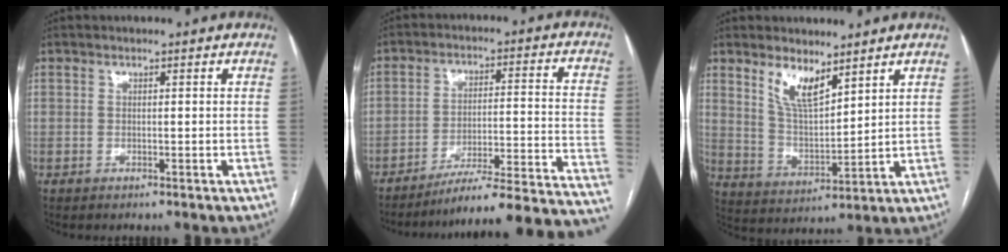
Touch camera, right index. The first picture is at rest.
{"total": 23.3, "force": [-20.8, -0.3, 10.4], "torque": [-0.061, 0.007, -0.282]}
{"total": 7.3, "force": [5.1, 2.2, 4.7], "torque": [-0.098, -0.009, 0.105]}